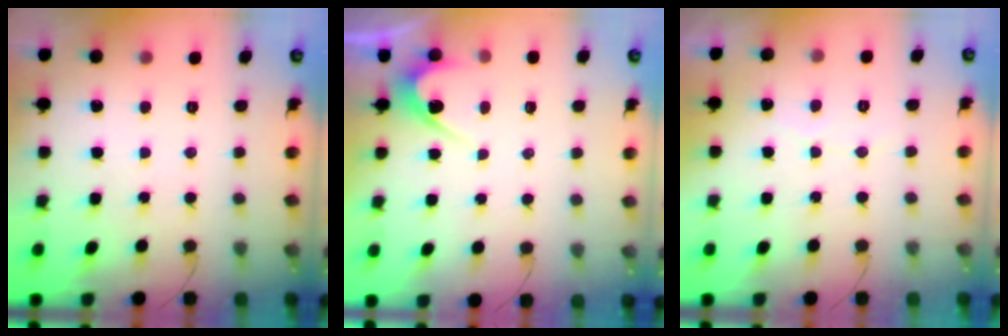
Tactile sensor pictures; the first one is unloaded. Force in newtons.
{"total": 3.6, "press": 3.6, "slide": 0.3}
{"total": 2.4, "press": 2.4, "slide": 0.1}